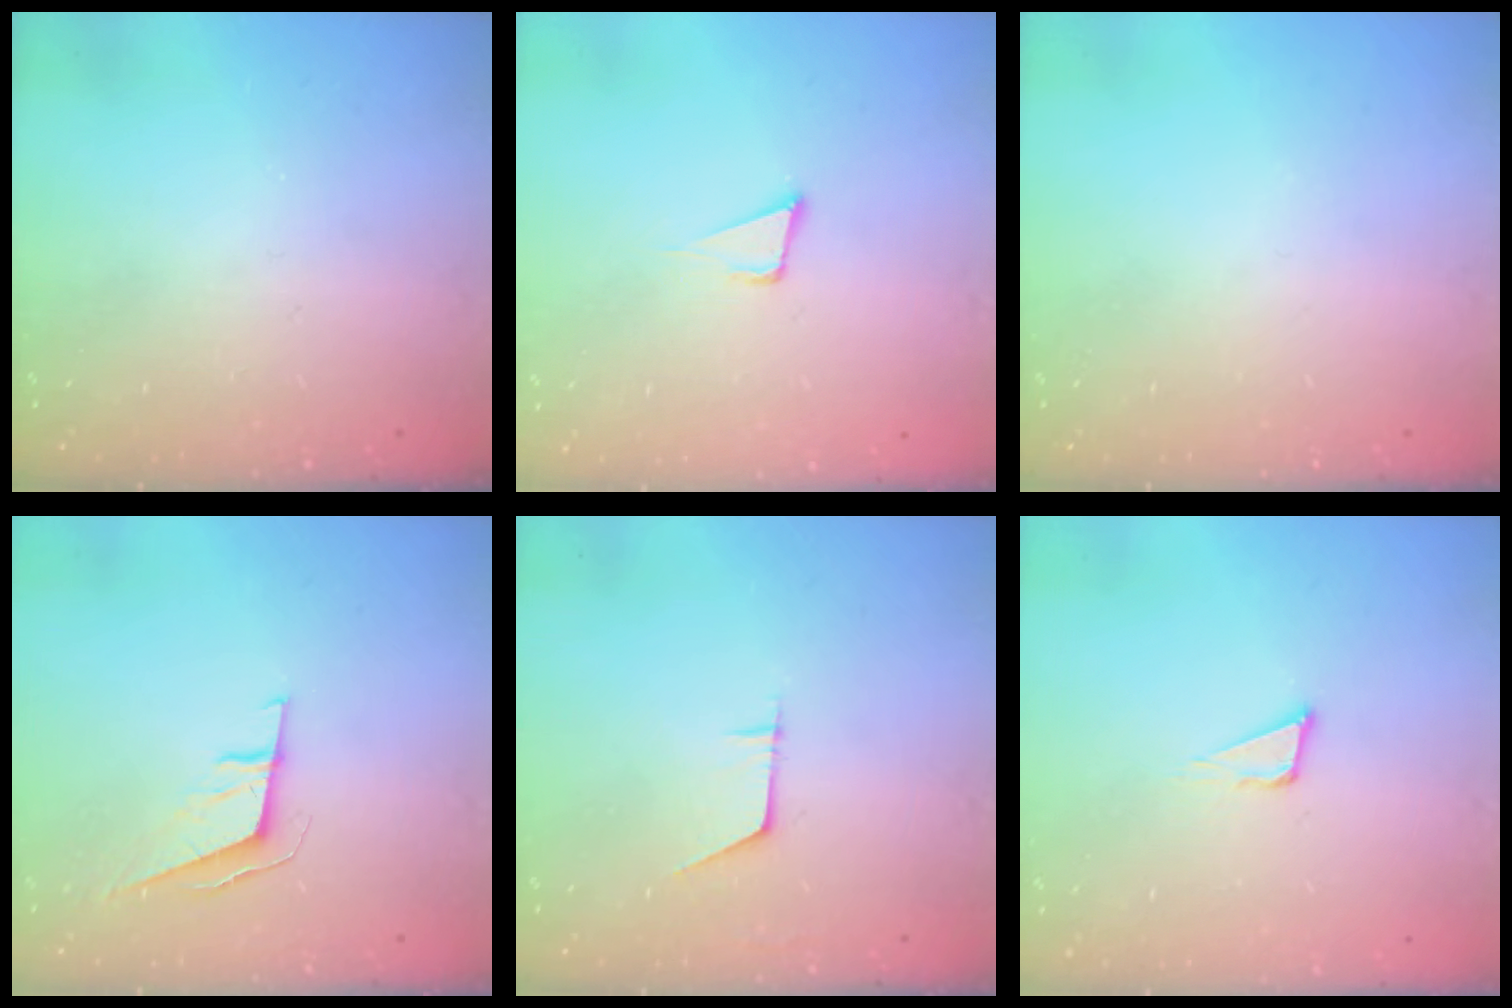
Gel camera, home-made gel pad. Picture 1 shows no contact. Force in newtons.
{"total": 4.9, "press": 3.9, "slide": 3.0}
{"total": 0.0}
{"total": 5.9, "press": 5.7, "slide": 1.3}
{"total": 4.8, "press": 4.7, "slide": 0.4}
{"total": 3.8, "press": 3.7, "slide": 0.9}